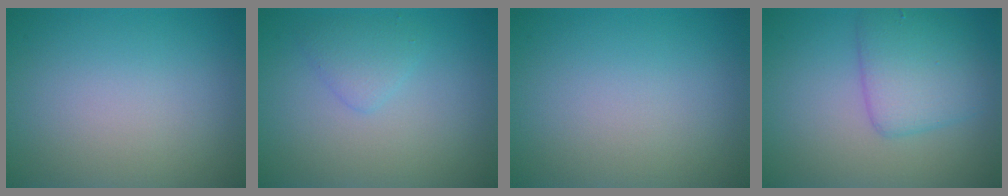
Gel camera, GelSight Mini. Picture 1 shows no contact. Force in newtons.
{"total": 1.7, "press": 1.7, "slide": 0.2}
{"total": 0.0}
{"total": 4.3, "press": 4.3, "slide": 0.0}